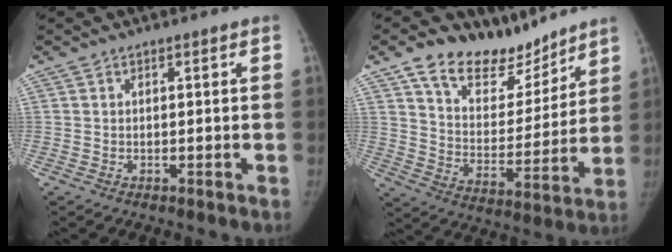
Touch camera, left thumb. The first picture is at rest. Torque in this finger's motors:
{"motor_torque": [0.03, -0.01, 1.12, -1.08, 0.03]}